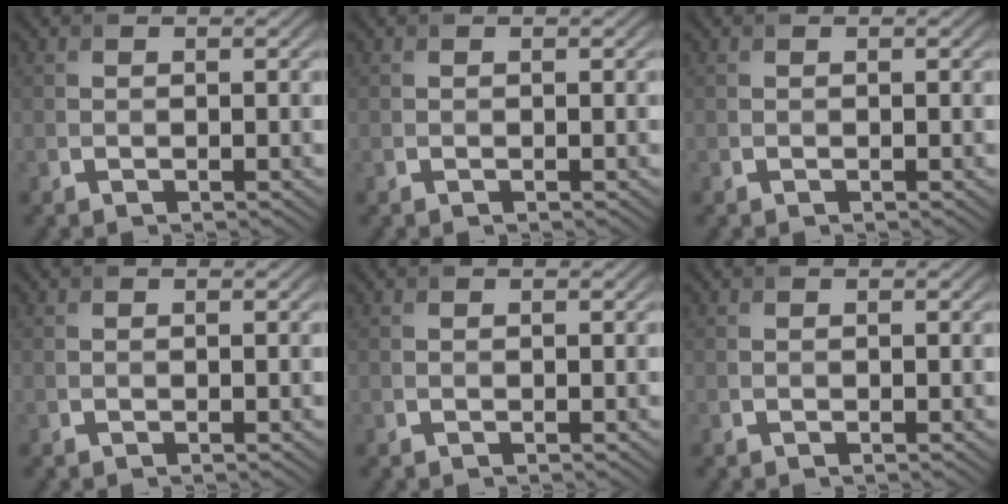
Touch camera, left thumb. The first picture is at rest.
{"total": 0.0}
{"total": 0.0}
{"total": 0.0}
{"total": 0.0}
{"total": 0.0}